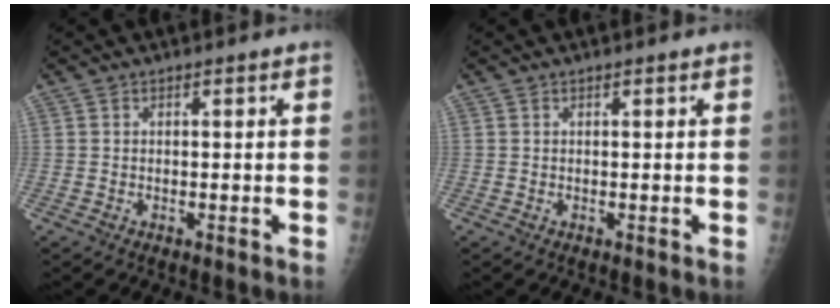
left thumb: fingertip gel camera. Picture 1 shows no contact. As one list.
[{"total": 0.0}]